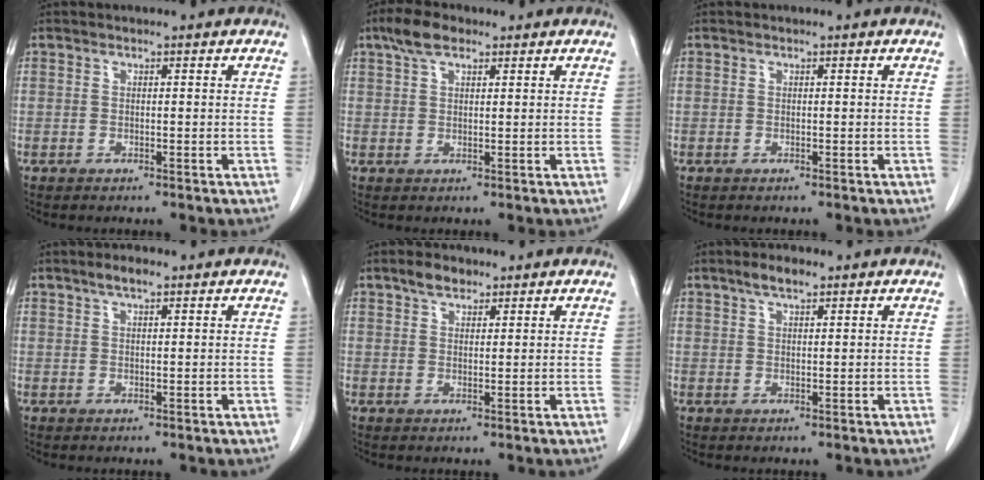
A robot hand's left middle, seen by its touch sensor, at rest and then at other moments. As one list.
[{"total": 4.4, "force": [2.9, 1.8, 2.8], "torque": [-0.062, 0.015, 0.054]}, {"total": 0.0}, {"total": 2.5, "force": [1.7, 0.6, 1.7], "torque": [-0.038, 0.008, 0.030]}, {"total": 3.0, "force": [2.2, 1.5, 1.4], "torque": [-0.029, 0.008, 0.038]}, {"total": 3.2, "force": [2.3, 0.9, 2.2], "torque": [-0.046, 0.008, 0.041]}]